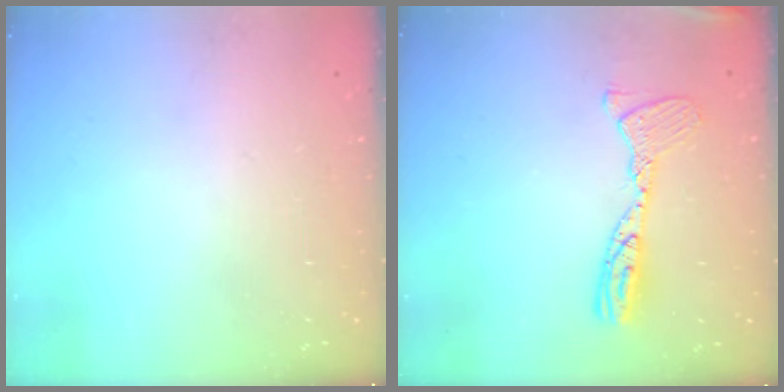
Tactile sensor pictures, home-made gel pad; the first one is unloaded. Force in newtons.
{"total": 12.0, "press": 11.9, "slide": 1.1}